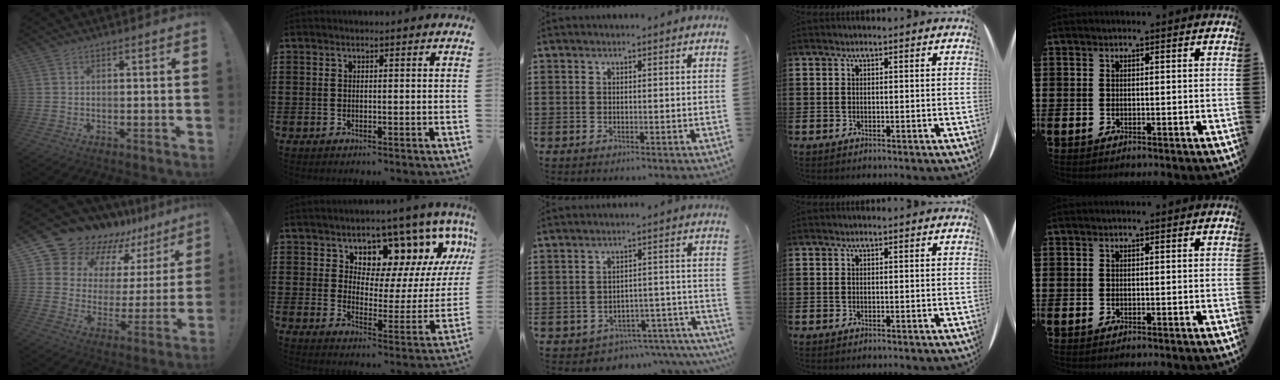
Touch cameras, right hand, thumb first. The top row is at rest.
{"thumb": {"total": 16.8, "force": [14.7, 7.7, 2.7], "torque": [-0.064, -0.123, 0.285]}, "index": {"total": 7.1, "force": [6.0, 3.5, 1.5], "torque": [-0.049, -0.061, 0.101]}, "middle": {"total": 3.7, "force": [-3.6, 0.9, 0.3], "torque": [-0.015, 0.008, -0.078]}}